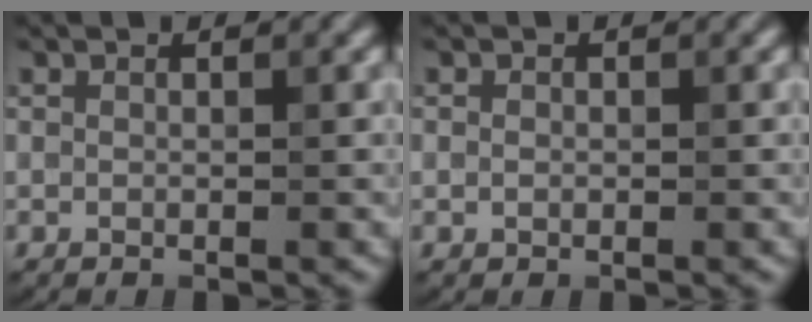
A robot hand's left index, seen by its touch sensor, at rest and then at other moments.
{"total": 0.6, "force": [0.1, 0.5, 0.3], "torque": [0.000, 0.003, -0.004]}